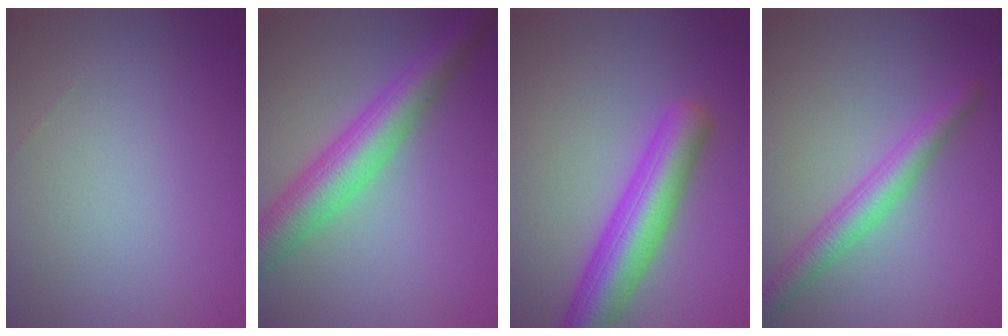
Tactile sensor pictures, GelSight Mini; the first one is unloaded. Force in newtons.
{"total": 6.3, "press": 6.3, "slide": 0.1}
{"total": 6.6, "press": 6.6, "slide": 0.2}
{"total": 3.5, "press": 3.5, "slide": 0.2}